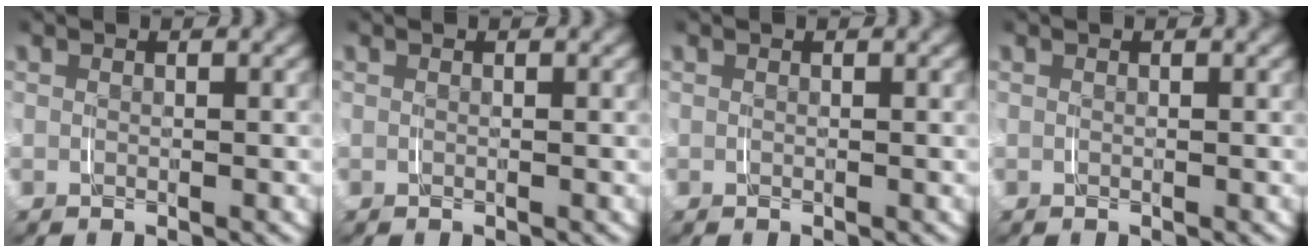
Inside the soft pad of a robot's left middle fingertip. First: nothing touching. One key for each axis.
{"total": 0.0}
{"total": 0.0}
{"total": 0.0}